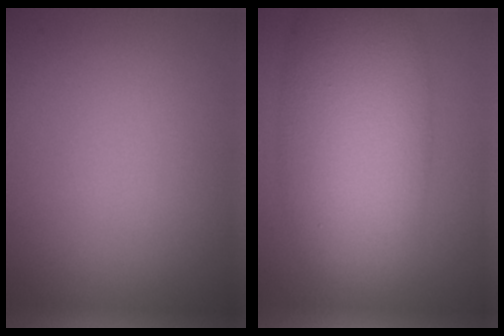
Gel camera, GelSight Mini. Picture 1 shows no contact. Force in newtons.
{"total": 10.2, "press": 10.2, "slide": 0.1}